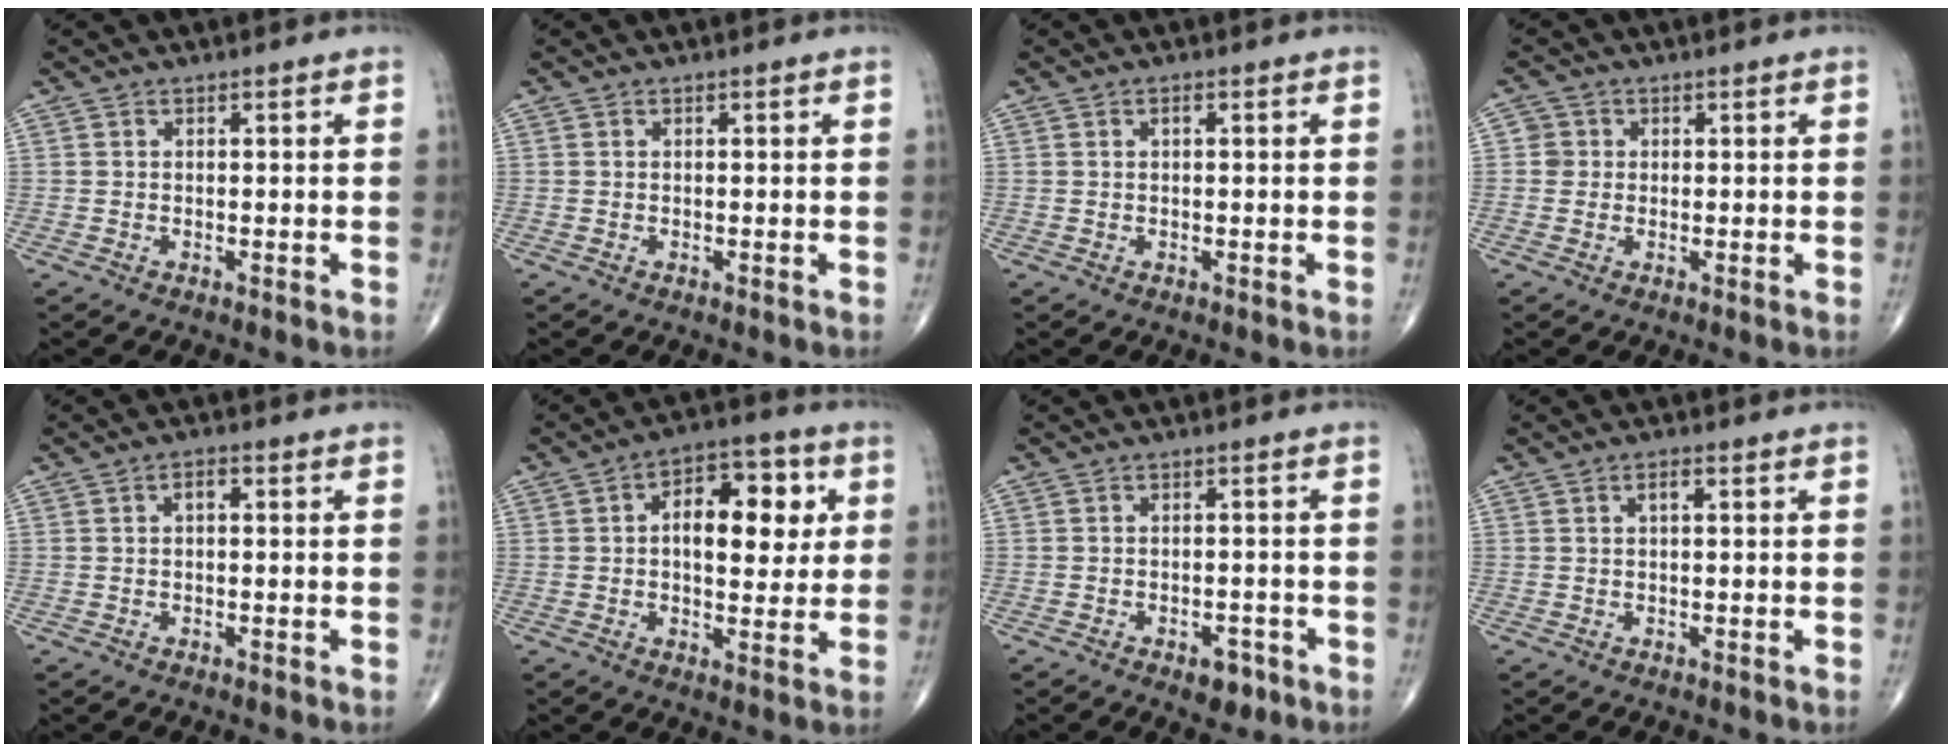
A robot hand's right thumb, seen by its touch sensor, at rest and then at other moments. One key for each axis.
{"total": 0.0}
{"total": 0.9, "fx": 0.3, "fy": 0.4, "fz": 0.8, "tx": -0.014, "ty": 0.003, "tz": 0.003}
{"total": 2.2, "fx": 0.2, "fy": 2.2, "fz": 0.2, "tx": 0.013, "ty": 0.006, "tz": -0.001}
{"total": 1.9, "fx": 0.3, "fy": 1.0, "fz": 1.6, "tx": -0.025, "ty": 0.008, "tz": 0.002}
{"total": 13.0, "fx": 2.4, "fy": 7.2, "fz": 10.6, "tx": -0.119, "ty": 0.011, "tz": 0.029}
{"total": 3.7, "fx": -2.1, "fy": 2.1, "fz": 2.3, "tx": -0.018, "ty": 0.009, "tz": -0.024}
{"total": 1.7, "fx": 0.5, "fy": 0.6, "fz": 1.4, "tx": -0.027, "ty": 0.004, "tz": 0.009}